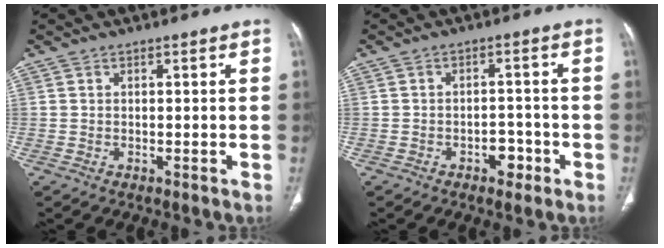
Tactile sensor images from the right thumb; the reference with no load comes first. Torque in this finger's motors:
{"motor_torque": [2.79, 2.22, 0.47, -0.37, -0.01]}